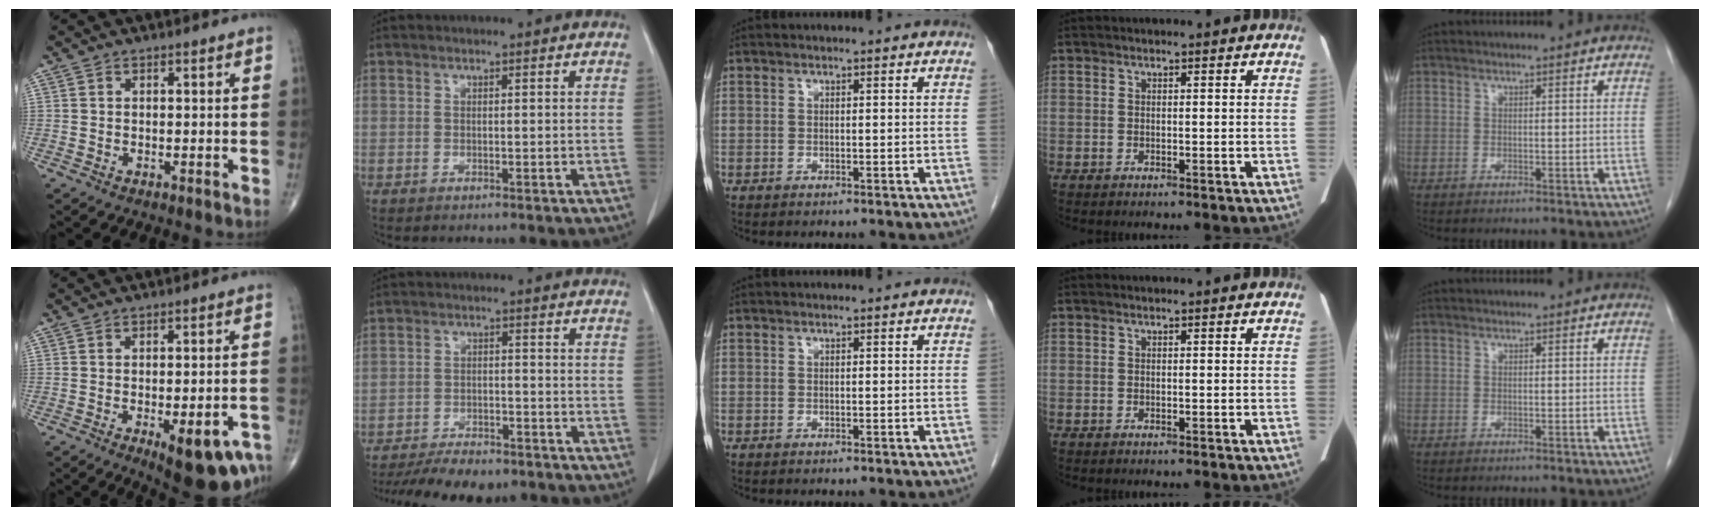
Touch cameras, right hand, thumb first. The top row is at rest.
{"thumb": {"total": 12.8, "force": [-6.6, 4.5, 10.0], "torque": [-0.089, 0.021, -0.076]}, "index": {"total": 10.8, "force": [-8.9, 3.7, 4.8], "torque": [-0.066, -0.005, -0.135]}}